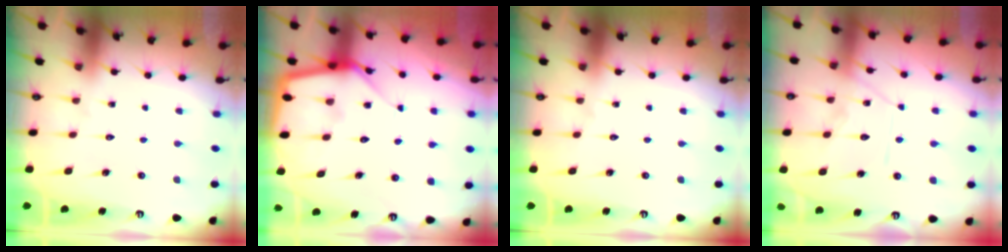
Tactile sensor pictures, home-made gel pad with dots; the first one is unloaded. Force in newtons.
{"total": 9.4, "press": 9.4, "slide": 0.6}
{"total": 0.0}
{"total": 10.7, "press": 10.7, "slide": 1.0}